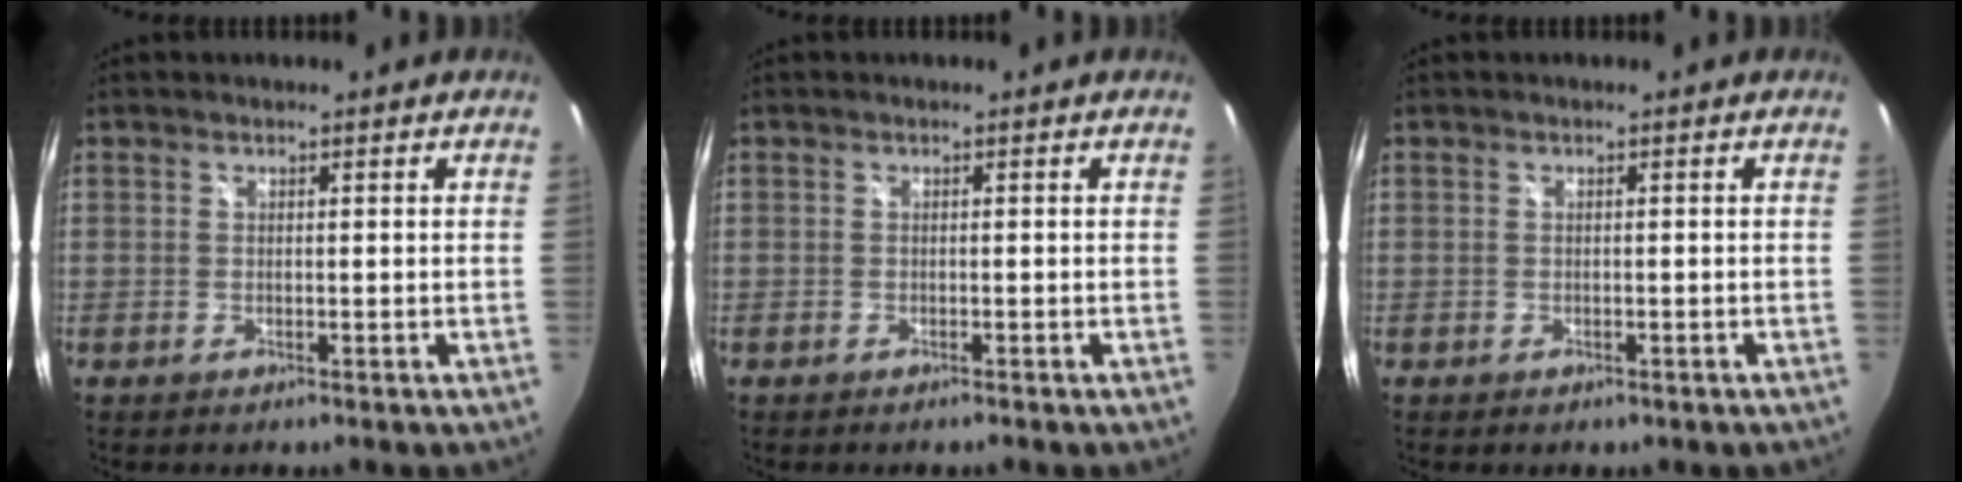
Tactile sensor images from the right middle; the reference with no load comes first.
{"total": 1.0, "force": [-0.9, 0.2, 0.3], "torque": [-0.007, -0.003, -0.016]}
{"total": 0.9, "force": [-0.6, 0.6, 0.4], "torque": [-0.007, -0.001, -0.007]}